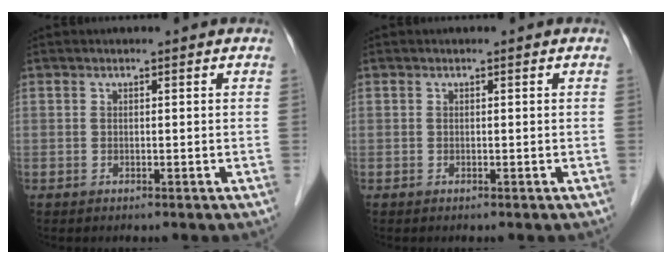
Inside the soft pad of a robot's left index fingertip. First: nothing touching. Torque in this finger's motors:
{"motor_torque": [0.00, 0.00, 0.00, 0.00]}